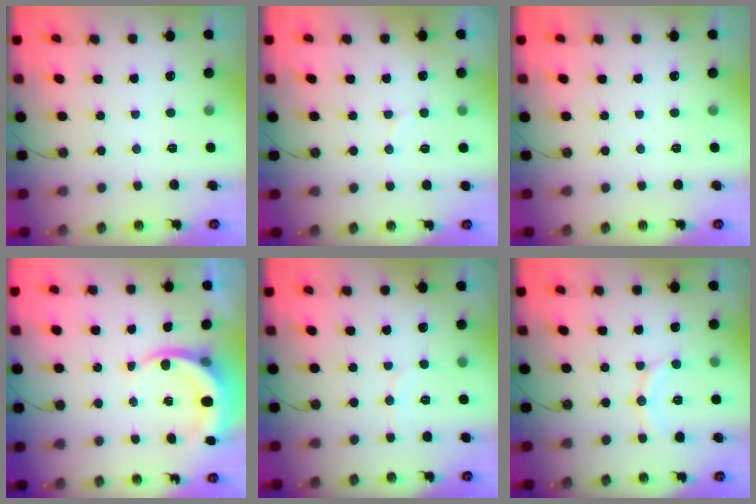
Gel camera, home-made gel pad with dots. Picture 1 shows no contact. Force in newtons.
{"total": 6.3, "press": 6.2, "slide": 1.4}
{"total": 0.0}
{"total": 5.9, "press": 5.8, "slide": 0.6}
{"total": 3.4, "press": 3.4, "slide": 0.4}
{"total": 9.4, "press": 9.4, "slide": 0.9}